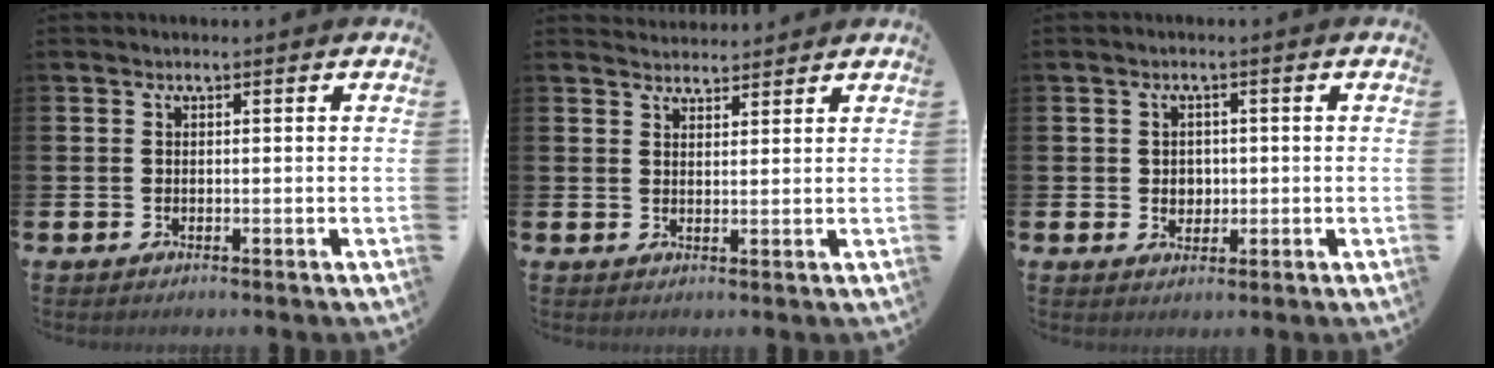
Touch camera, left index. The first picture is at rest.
{"total": 2.4, "force": [2.3, 0.6, -0.2], "torque": [0.010, -0.014, 0.040]}
{"total": 2.2, "force": [0.3, 2.0, 0.8], "torque": [0.002, 0.000, -0.002]}